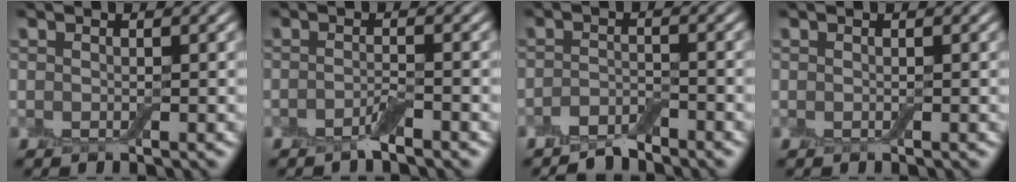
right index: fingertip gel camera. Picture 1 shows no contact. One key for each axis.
{"total": 1.4, "fx": -1.0, "fy": 0.2, "fz": 1.0, "tx": -0.019, "ty": 0.001, "tz": -0.022}
{"total": 2.4, "fx": -2.1, "fy": 0.6, "fz": 0.9, "tx": -0.016, "ty": 0.004, "tz": -0.043}
{"total": 0.0}